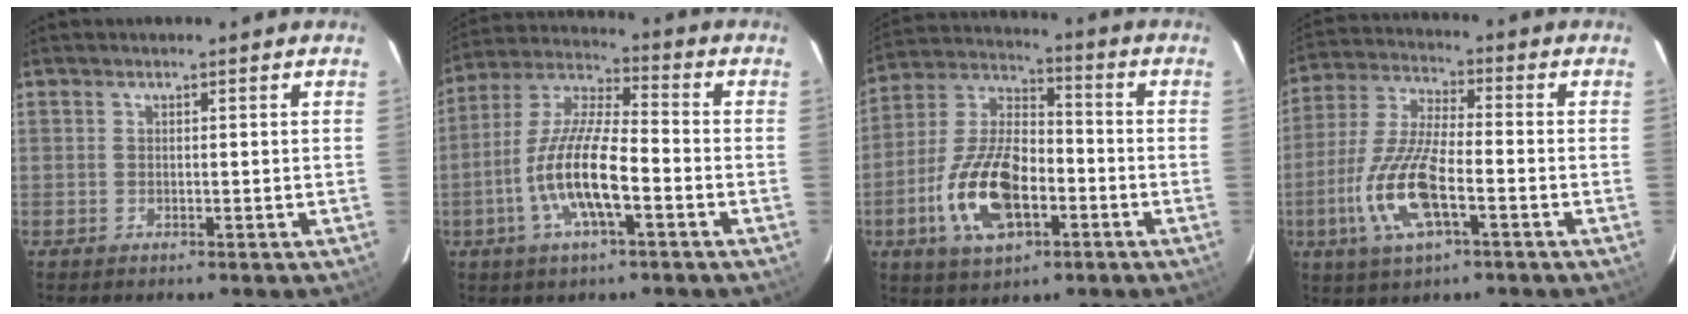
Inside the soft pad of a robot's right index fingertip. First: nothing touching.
{"total": 13.6, "force": [-4.7, 3.5, 12.3], "torque": [-0.252, -0.003, -0.091]}
{"total": 16.6, "force": [-5.8, 8.5, 13.0], "torque": [-0.273, 0.005, -0.099]}
{"total": 14.7, "force": [-5.1, 5.2, 12.8], "torque": [-0.279, -0.009, -0.098]}